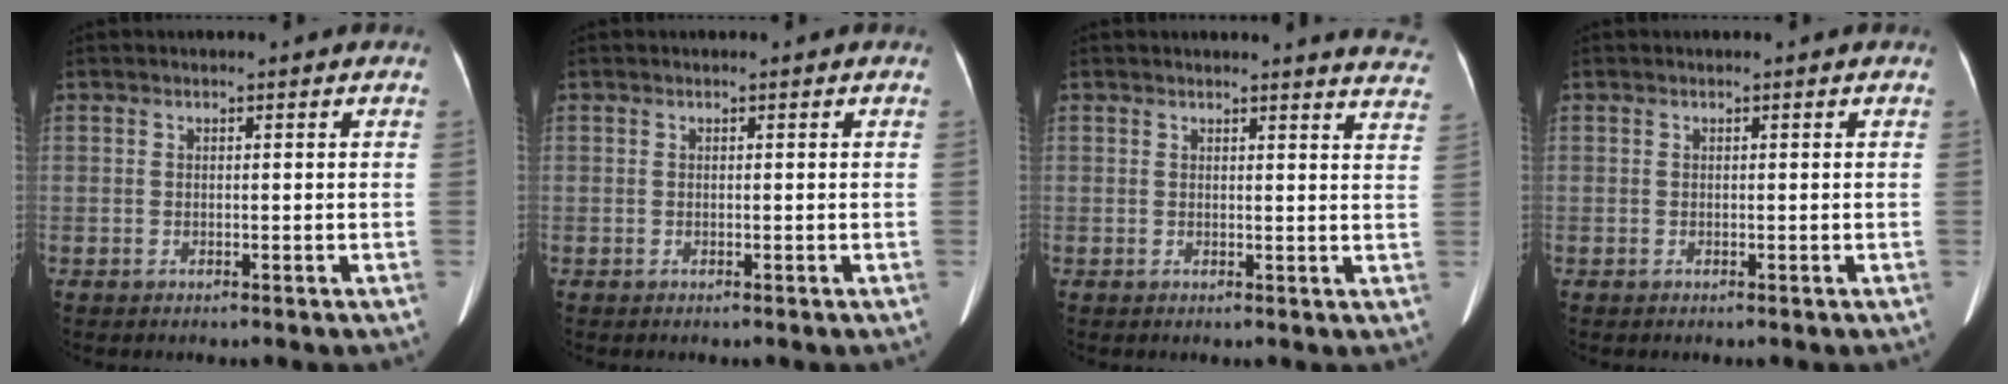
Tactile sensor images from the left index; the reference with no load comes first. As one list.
[{"total": 0.0}, {"total": 8.1, "force": [8.0, 0.1, 1.3], "torque": [0.006, -0.058, 0.053]}, {"total": 0.0}]